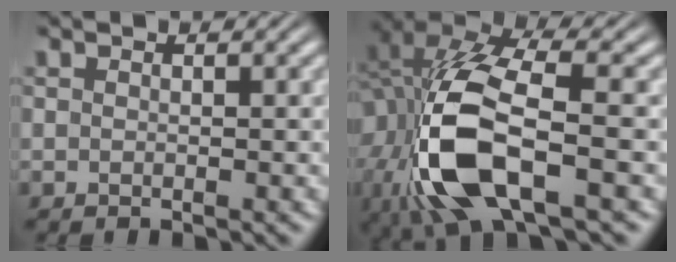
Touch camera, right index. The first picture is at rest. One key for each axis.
{"total": 12.7, "fx": -1.4, "fy": 7.2, "fz": 10.4, "tx": -0.252, "ty": -0.043, "tz": 0.001}